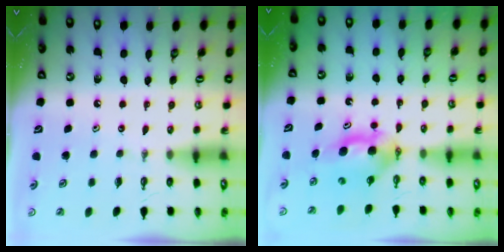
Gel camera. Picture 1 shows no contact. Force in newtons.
{"total": 6.4, "press": 6.1, "slide": 2.1}